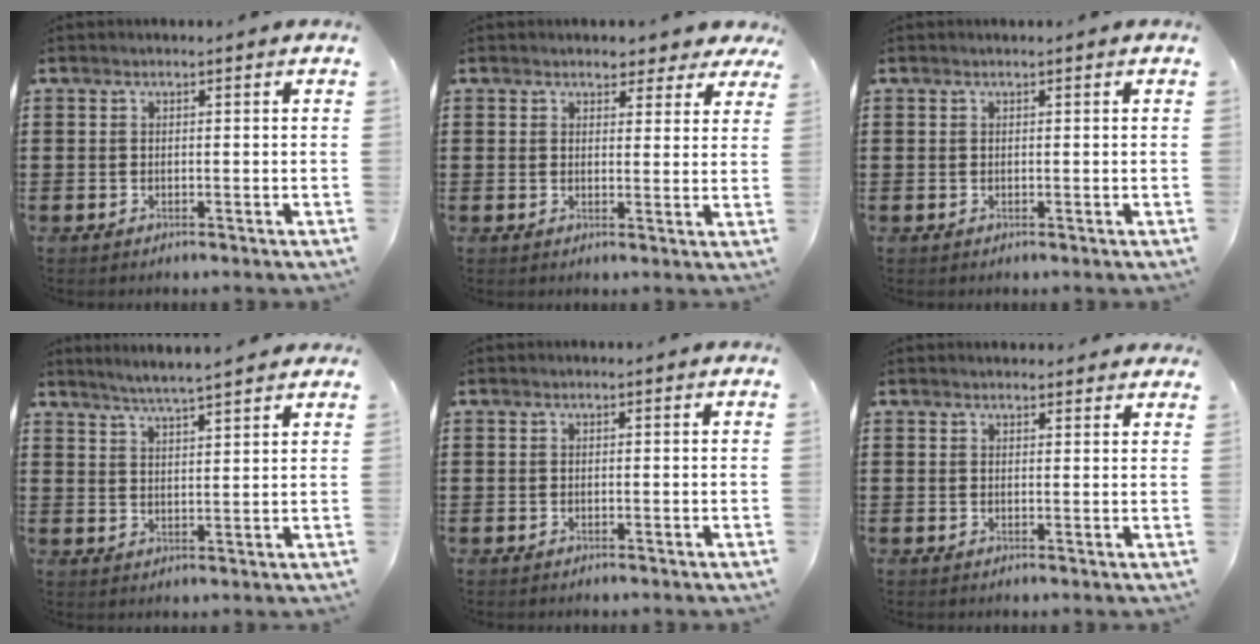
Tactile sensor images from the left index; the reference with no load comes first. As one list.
[{"total": 3.4, "force": [3.0, 1.4, 1.0], "torque": [-0.013, -0.009, 0.050]}, {"total": 0.0}, {"total": 3.9, "force": [3.7, -0.5, 1.1], "torque": [-0.033, -0.017, 0.064]}, {"total": 0.0}, {"total": 1.6, "force": [1.6, 0.3, 0.1], "torque": [-0.005, 0.003, 0.032]}]